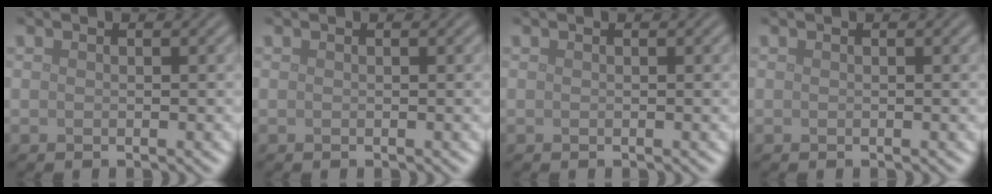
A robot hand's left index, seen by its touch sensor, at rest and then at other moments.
{"total": 0.0}
{"total": 0.0}
{"total": 0.0}